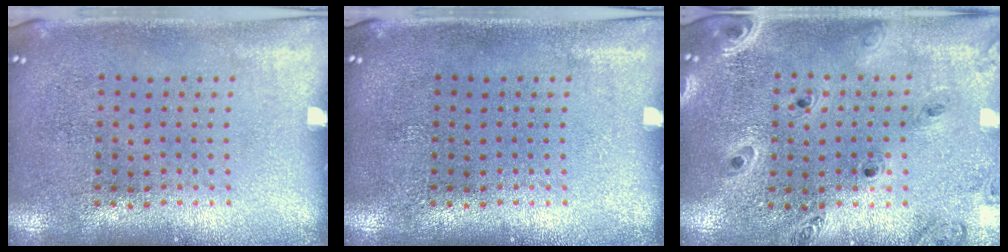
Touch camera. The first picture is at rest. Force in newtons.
{"total": 0.0}
{"total": 1.4, "press": 1.4, "slide": 0.2}